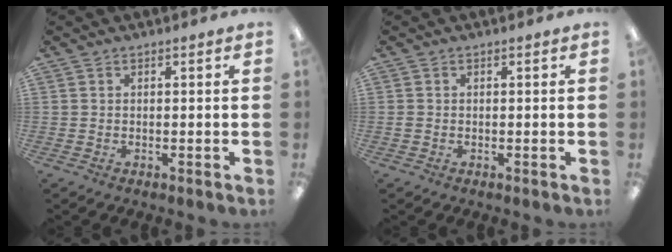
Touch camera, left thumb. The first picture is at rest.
{"total": 0.7, "force": [-0.2, 0.5, 0.4], "torque": [-0.007, 0.003, -0.004]}